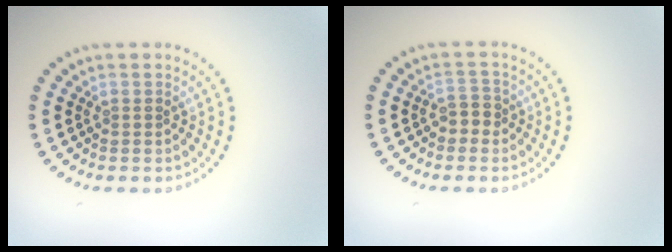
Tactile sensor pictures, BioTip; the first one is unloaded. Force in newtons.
{"total": 1.8, "press": 1.7, "slide": 0.8}